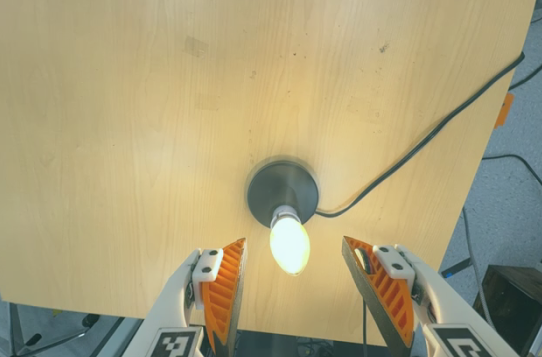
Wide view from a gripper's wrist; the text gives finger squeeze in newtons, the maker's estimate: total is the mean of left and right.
{"total": 0.0}